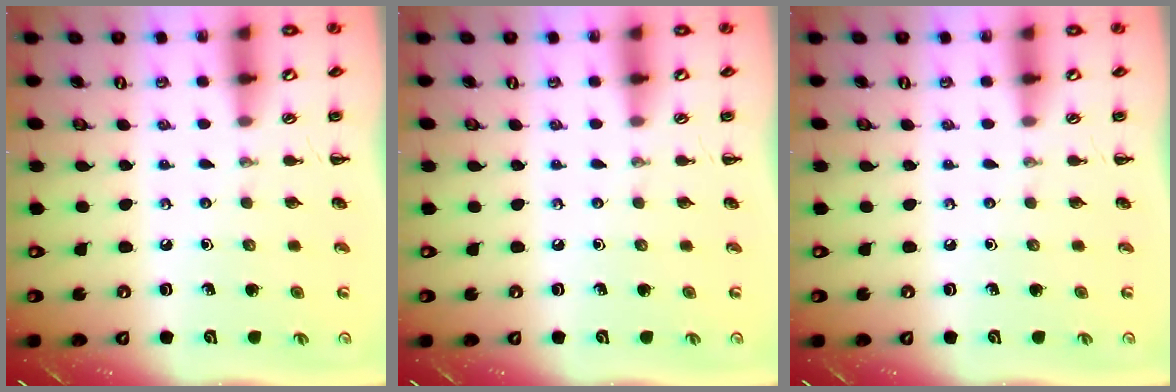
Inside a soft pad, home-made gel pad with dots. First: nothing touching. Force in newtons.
{"total": 0.0}
{"total": 0.0}